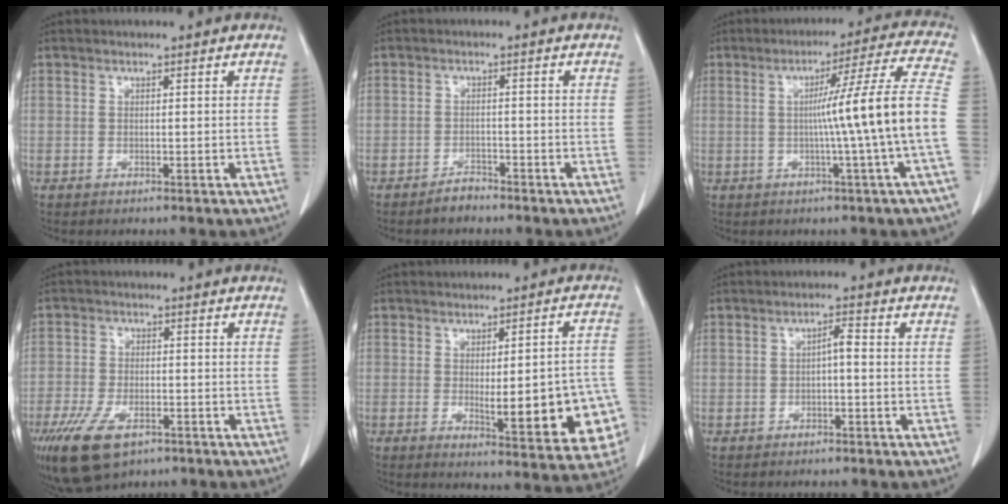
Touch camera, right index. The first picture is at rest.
{"total": 2.0, "force": [-1.9, 0.6, 0.4], "torque": [-0.007, 0.000, -0.032]}
{"total": 13.0, "force": [-1.5, -2.9, 12.6], "torque": [-0.173, 0.004, -0.021]}
{"total": 10.9, "force": [-6.4, 5.5, 6.9], "torque": [-0.142, -0.012, -0.105]}
{"total": 14.8, "force": [-3.5, 3.5, 14.0], "torque": [-0.111, 0.015, -0.028]}
{"total": 2.6, "force": [-0.6, 0.7, 2.4], "torque": [-0.039, 0.011, -0.009]}